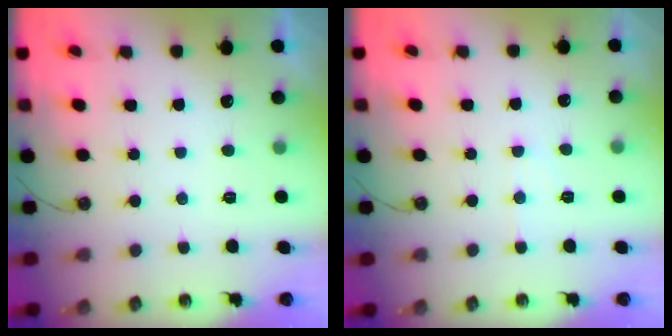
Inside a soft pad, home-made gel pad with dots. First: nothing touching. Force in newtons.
{"total": 4.6, "press": 4.6, "slide": 0.6}